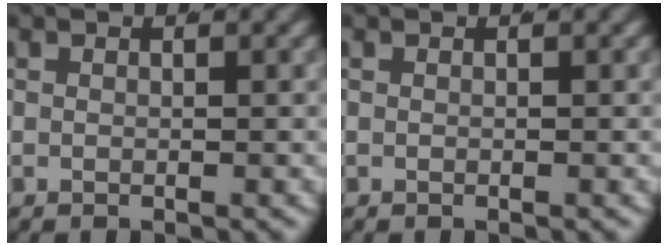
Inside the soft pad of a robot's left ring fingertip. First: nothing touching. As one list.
[{"total": 0.0}]